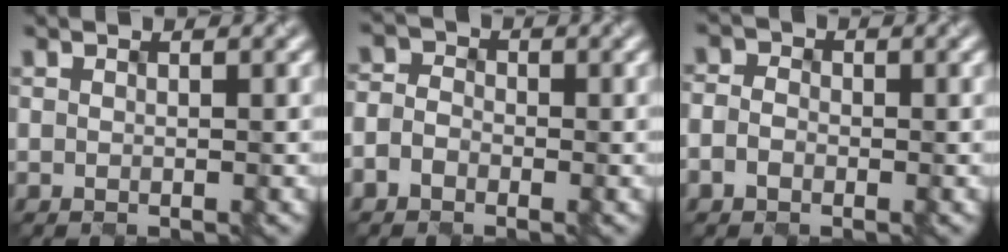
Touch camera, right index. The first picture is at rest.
{"total": 2.4, "force": [-1.5, 1.7, 0.8], "torque": [0.000, -0.001, -0.037]}
{"total": 2.1, "force": [-1.0, 1.7, 0.8], "torque": [-0.005, -0.002, -0.029]}